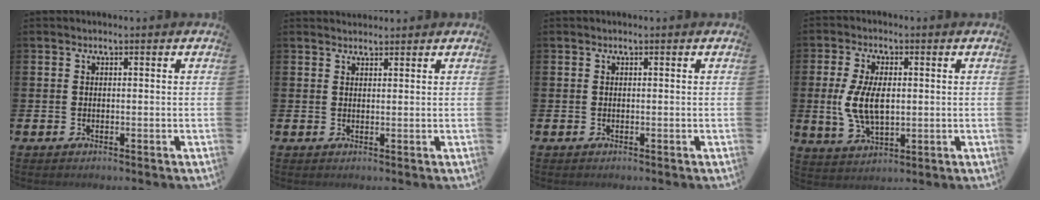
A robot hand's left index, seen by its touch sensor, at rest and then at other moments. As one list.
[{"total": 1.6, "force": [1.5, 0.5, 0.0], "torque": [0.011, -0.004, 0.025]}, {"total": 0.0}, {"total": 7.2, "force": [0.5, 3.9, 6.0], "torque": [-0.114, 0.003, 0.004]}]